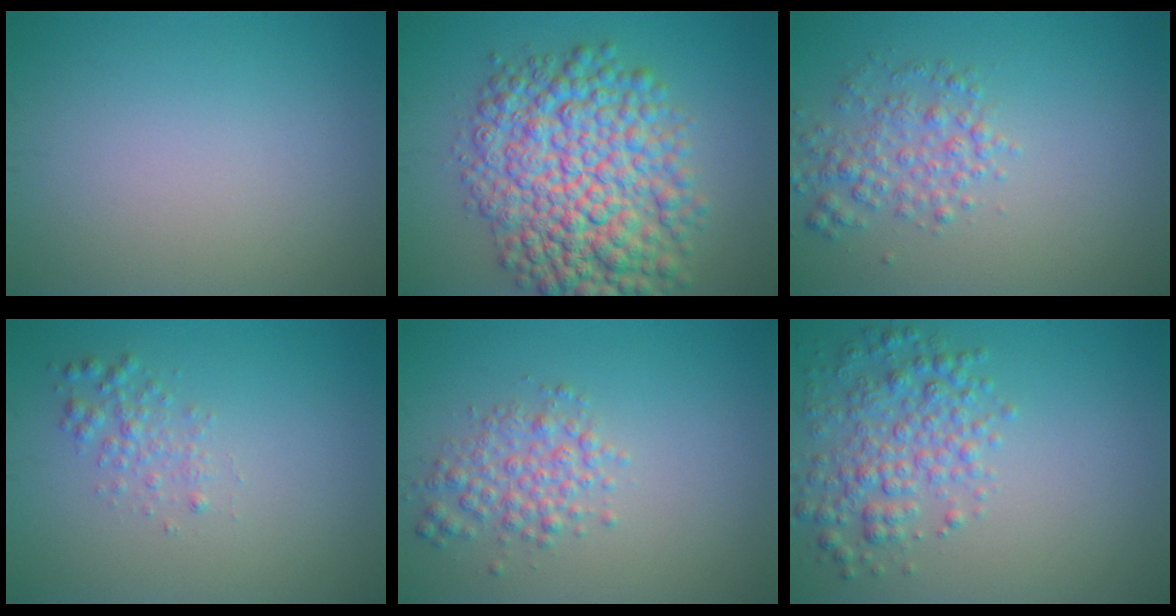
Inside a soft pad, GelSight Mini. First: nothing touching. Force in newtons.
{"total": 11.0, "press": 11.0, "slide": 0.2}
{"total": 2.9, "press": 2.9, "slide": 0.1}
{"total": 1.7, "press": 1.7, "slide": 0.0}
{"total": 2.8, "press": 2.8, "slide": 0.1}
{"total": 4.2, "press": 4.2, "slide": 0.1}